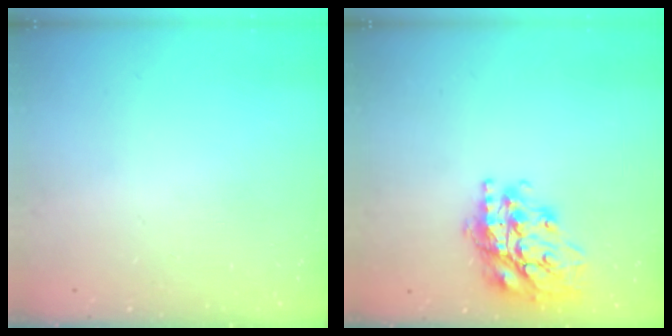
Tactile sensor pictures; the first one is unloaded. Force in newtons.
{"total": 20.3, "press": 20.3, "slide": 1.6}